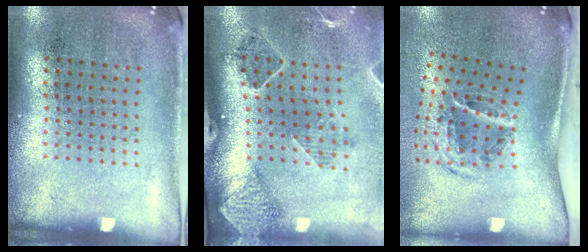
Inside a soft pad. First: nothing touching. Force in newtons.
{"total": 1.6, "press": 1.6, "slide": 0.2}
{"total": 2.0, "press": 1.2, "slide": 1.6}